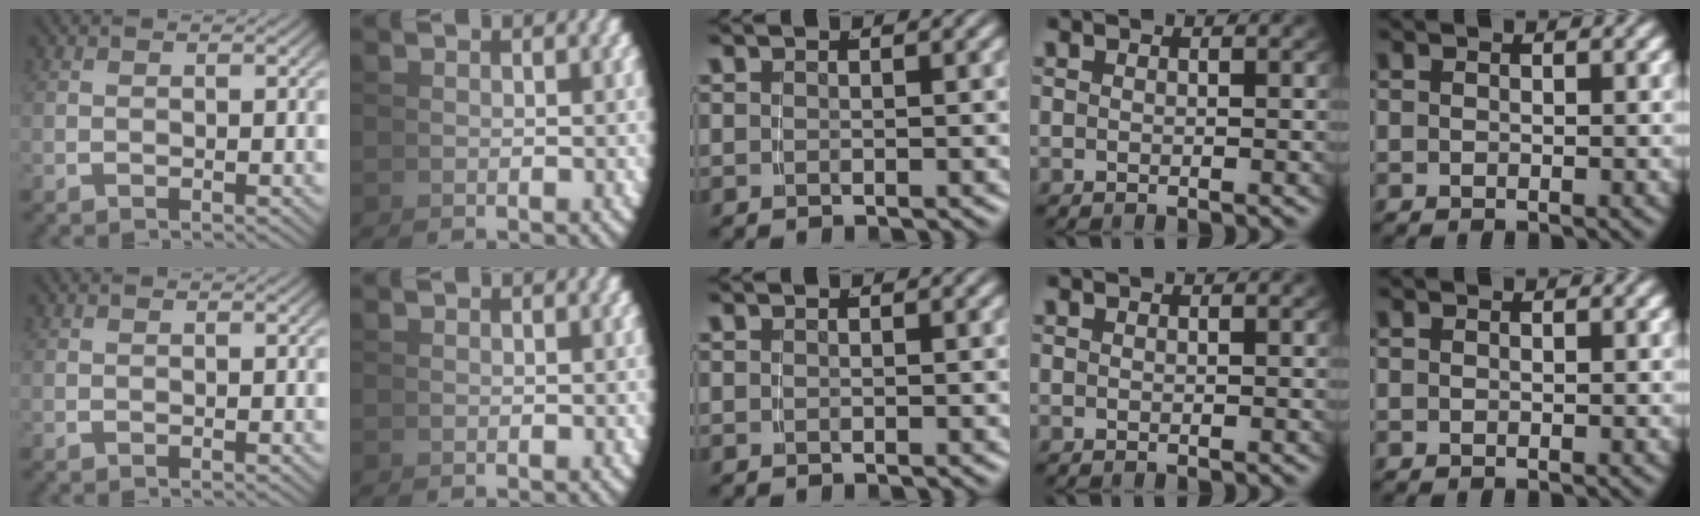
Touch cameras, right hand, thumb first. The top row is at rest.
{}